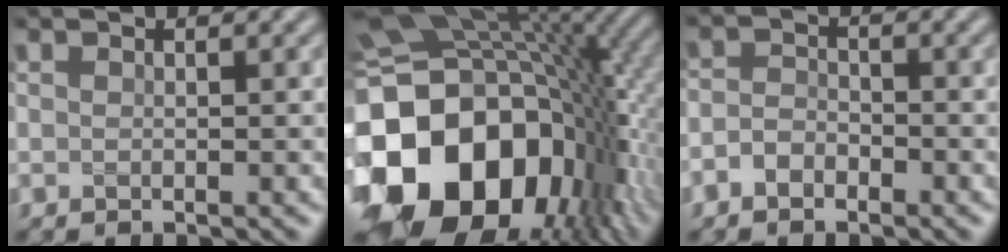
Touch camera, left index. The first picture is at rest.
{"total": 18.8, "force": [-5.1, 13.7, 11.8], "torque": [-0.230, -0.012, -0.093]}
{"total": 1.8, "force": [-1.2, 1.0, 0.8], "torque": [-0.018, 0.008, -0.031]}